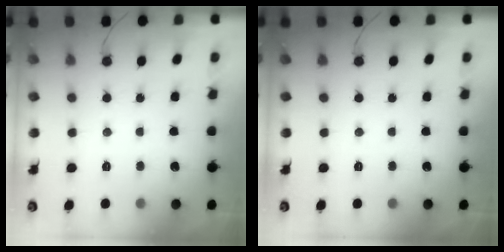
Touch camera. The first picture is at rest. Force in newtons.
{"total": 0.0}